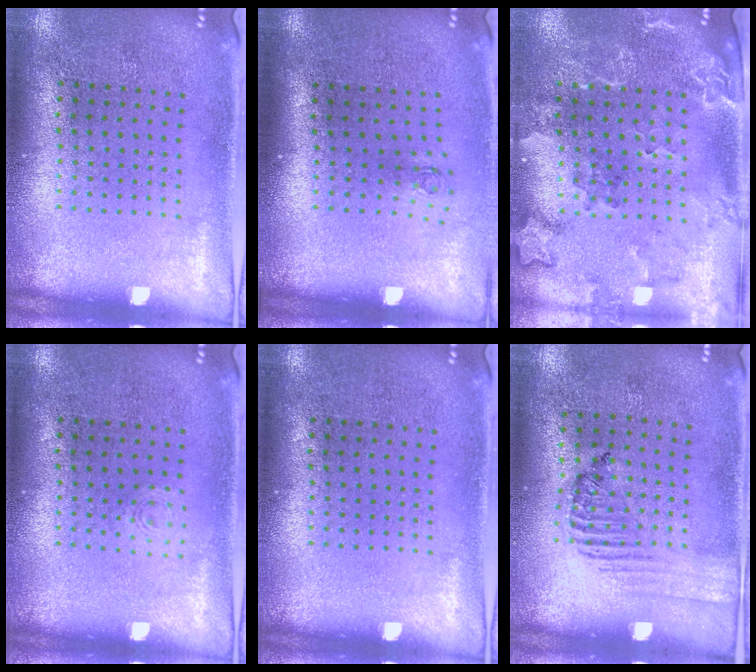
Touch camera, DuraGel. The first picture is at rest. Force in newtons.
{"total": 0.7, "press": 0.3, "slide": 0.6}
{"total": 2.0, "press": 1.9, "slide": 0.7}
{"total": 0.6, "press": 0.6, "slide": 0.1}
{"total": 0.0}
{"total": 1.4, "press": 1.1, "slide": 0.9}